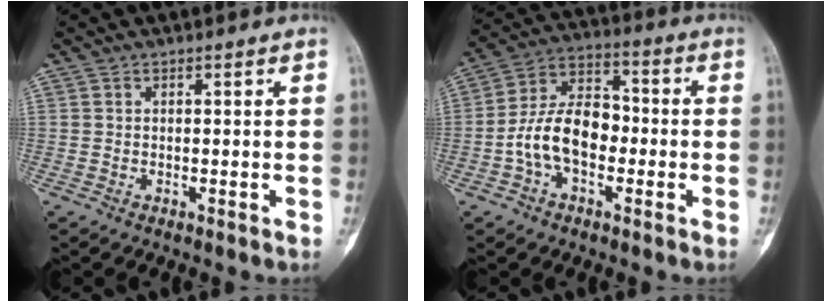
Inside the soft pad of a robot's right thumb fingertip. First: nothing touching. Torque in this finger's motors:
{"motor_torque": [1.67, 1.55, 1.02, -0.82, 0.26]}